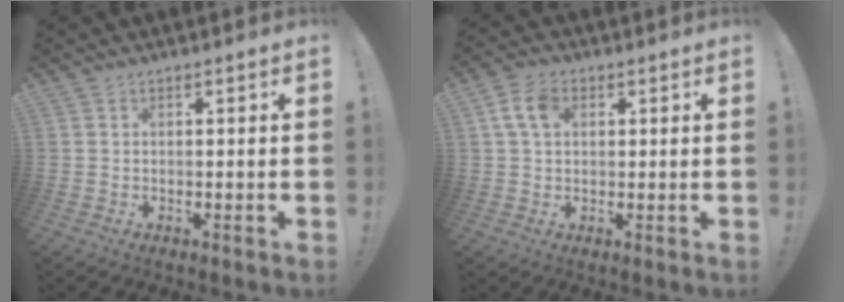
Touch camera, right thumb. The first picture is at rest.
{"total": 7.3, "force": [2.0, 4.9, 5.0], "torque": [-0.090, 0.008, 0.038]}